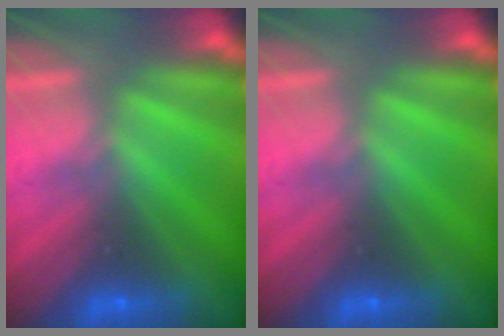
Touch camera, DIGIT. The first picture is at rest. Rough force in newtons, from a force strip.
{"total": 0.0}